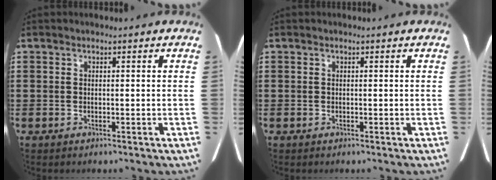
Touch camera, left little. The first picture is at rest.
{"total": 0.0}